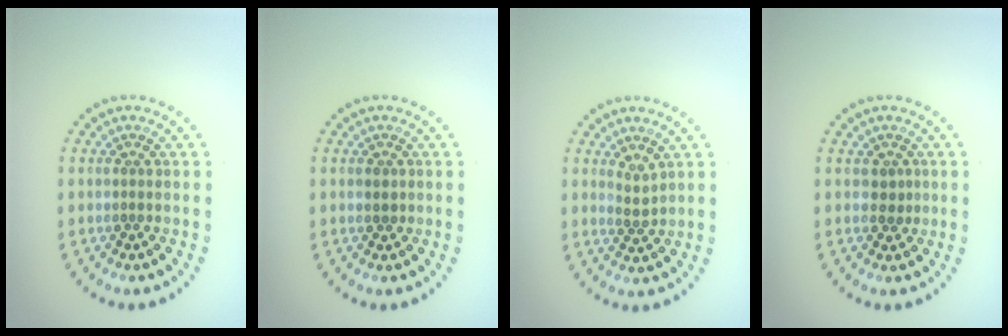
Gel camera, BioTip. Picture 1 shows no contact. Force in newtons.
{"total": 0.9, "press": 0.8, "slide": 0.3}
{"total": 1.4, "press": 1.1, "slide": 0.9}
{"total": 1.2, "press": 0.9, "slide": 0.8}